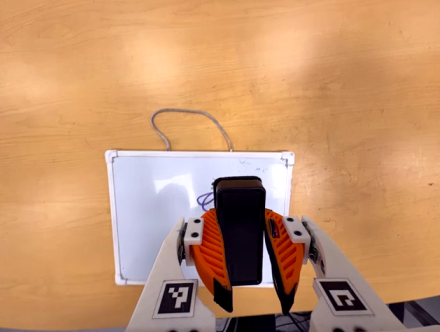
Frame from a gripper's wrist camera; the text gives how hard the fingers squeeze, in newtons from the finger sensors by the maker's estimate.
{"total": 10.6, "left": 8.6, "right": 12.6}